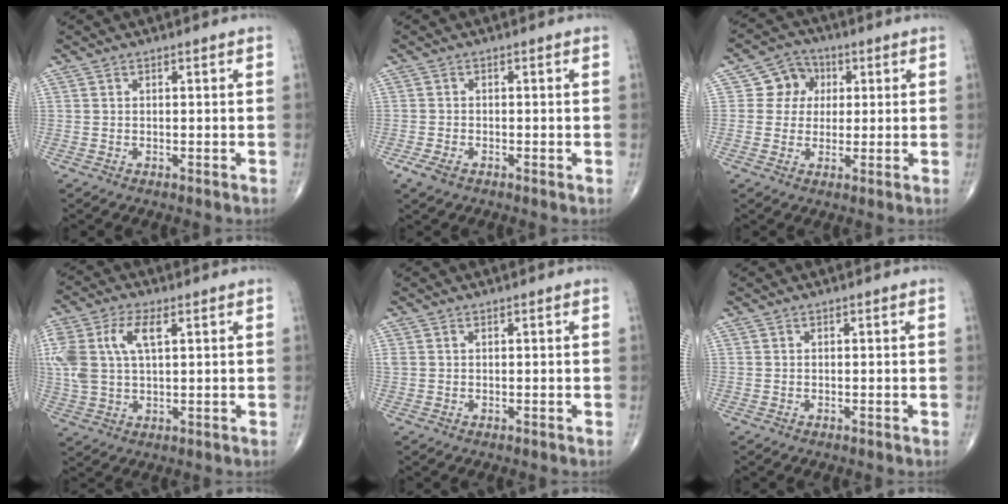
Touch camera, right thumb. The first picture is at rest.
{"total": 2.6, "force": [-1.4, 1.3, 1.8], "torque": [-0.041, -0.002, -0.029]}
{"total": 6.4, "force": [1.3, 5.9, 2.1], "torque": [0.005, 0.007, 0.015]}
{"total": 11.9, "force": [3.4, 6.1, 9.6], "torque": [-0.231, 0.014, 0.070]}
{"total": 0.9, "force": [0.4, 0.6, 0.6], "torque": [-0.016, 0.013, 0.013]}
{"total": 0.0}